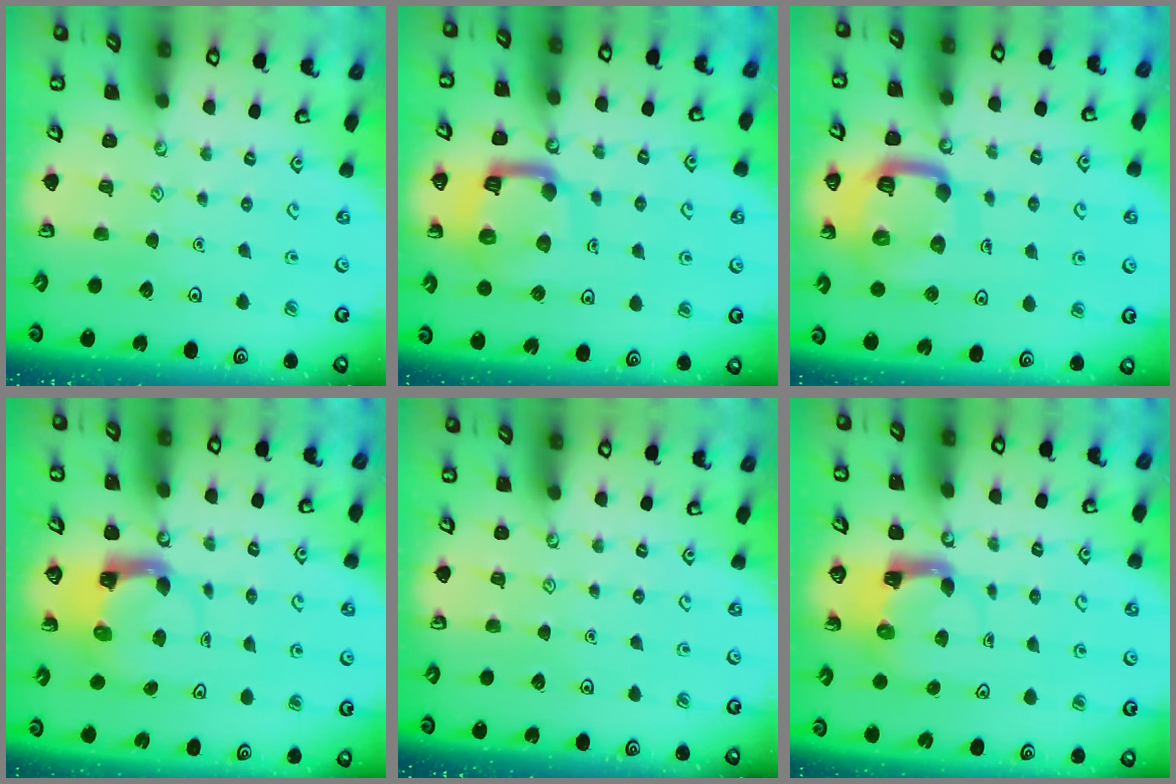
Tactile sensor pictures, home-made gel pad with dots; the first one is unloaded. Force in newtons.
{"total": 13.8, "press": 13.7, "slide": 1.7}
{"total": 16.6, "press": 16.5, "slide": 1.6}
{"total": 3.7, "press": 3.7, "slide": 0.5}
{"total": 0.0}
{"total": 4.0, "press": 3.9, "slide": 0.7}